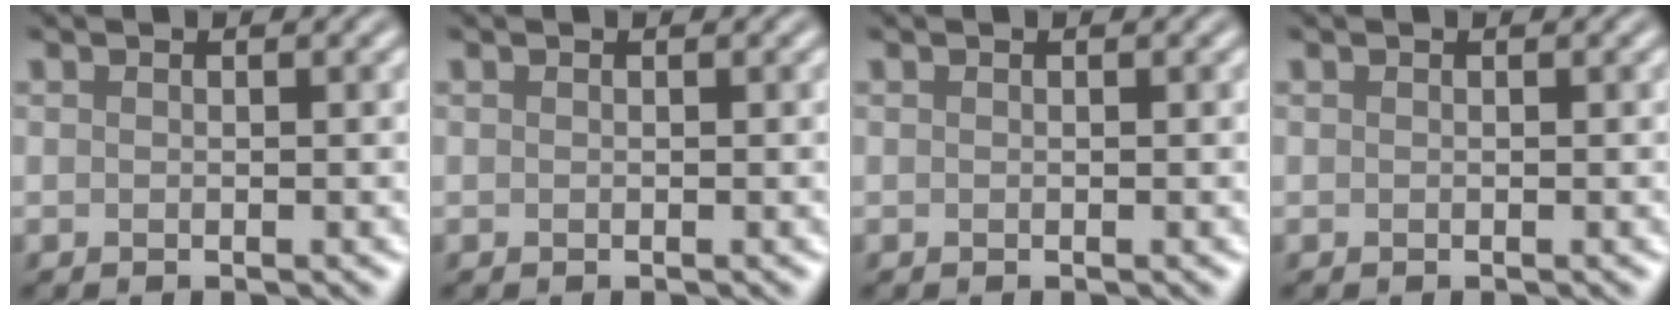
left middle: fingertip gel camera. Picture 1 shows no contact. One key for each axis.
{"total": 0.0}
{"total": 0.0}
{"total": 0.0}